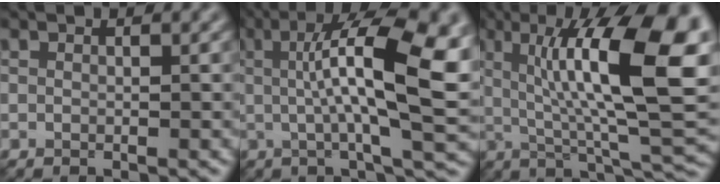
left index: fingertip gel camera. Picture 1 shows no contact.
{"total": 12.6, "force": [2.0, 3.2, 12.0], "torque": [-0.171, 0.008, 0.032]}
{"total": 14.4, "force": [3.3, 3.4, 13.6], "torque": [-0.188, 0.013, 0.047]}